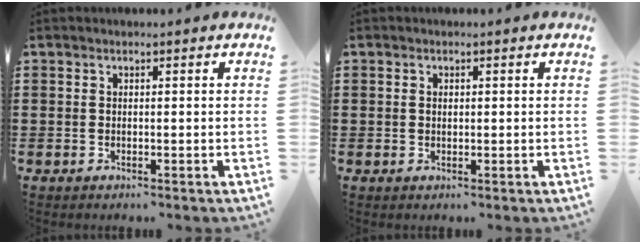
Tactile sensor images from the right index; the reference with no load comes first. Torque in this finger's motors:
{"motor_torque": [-0.37, 1.73, -0.17, -0.06]}